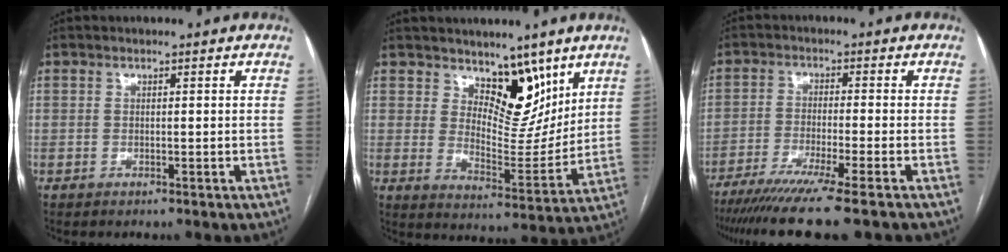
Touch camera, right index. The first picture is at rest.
{"total": 9.6, "force": [6.6, 4.8, 5.1], "torque": [-0.065, -0.011, 0.115]}
{"total": 12.2, "force": [-9.6, -1.0, 7.4], "torque": [-0.105, -0.037, -0.151]}